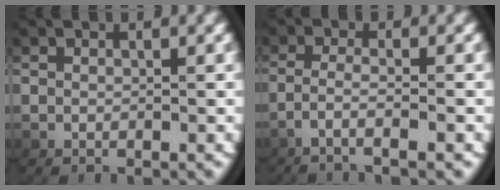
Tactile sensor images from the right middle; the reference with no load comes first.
{"total": 2.7, "force": [-1.8, -0.1, 2.0], "torque": [-0.056, -0.012, -0.025]}